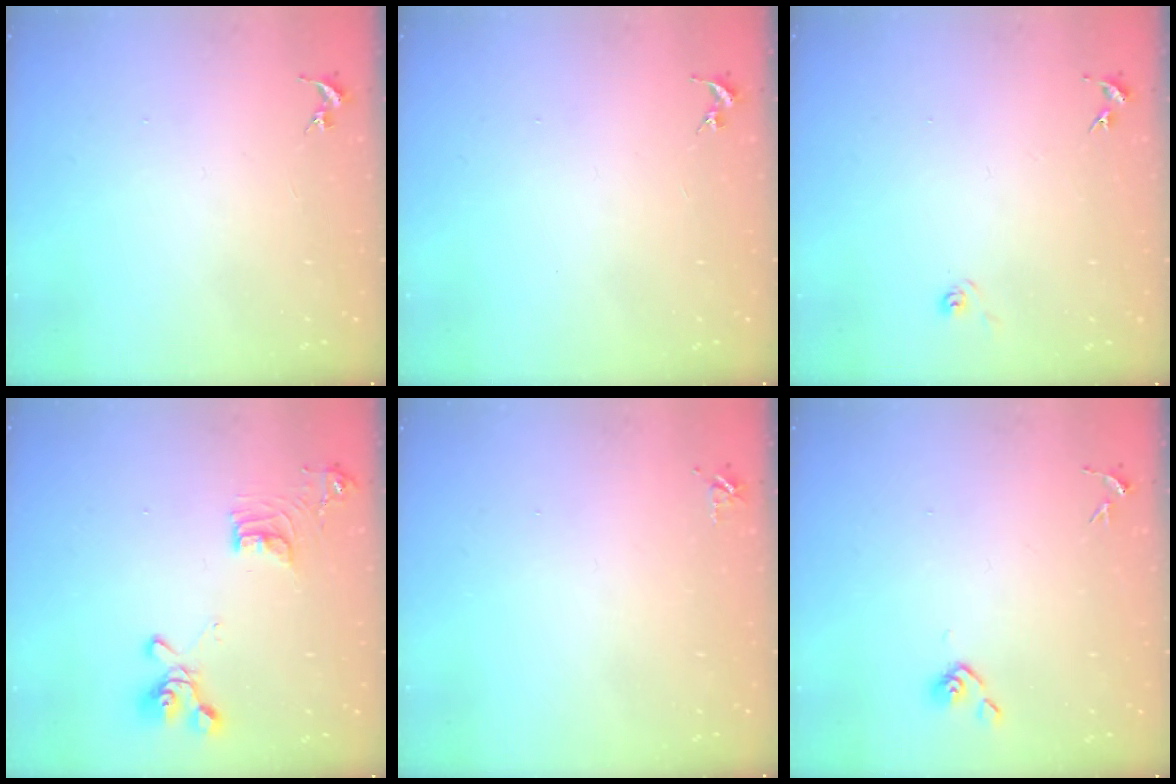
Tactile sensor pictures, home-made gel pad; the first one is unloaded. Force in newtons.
{"total": 0.0}
{"total": 4.4, "press": 4.4, "slide": 0.5}
{"total": 14.5, "press": 14.4, "slide": 1.7}
{"total": 4.1, "press": 4.1, "slide": 0.5}
{"total": 3.8, "press": 3.7, "slide": 0.8}